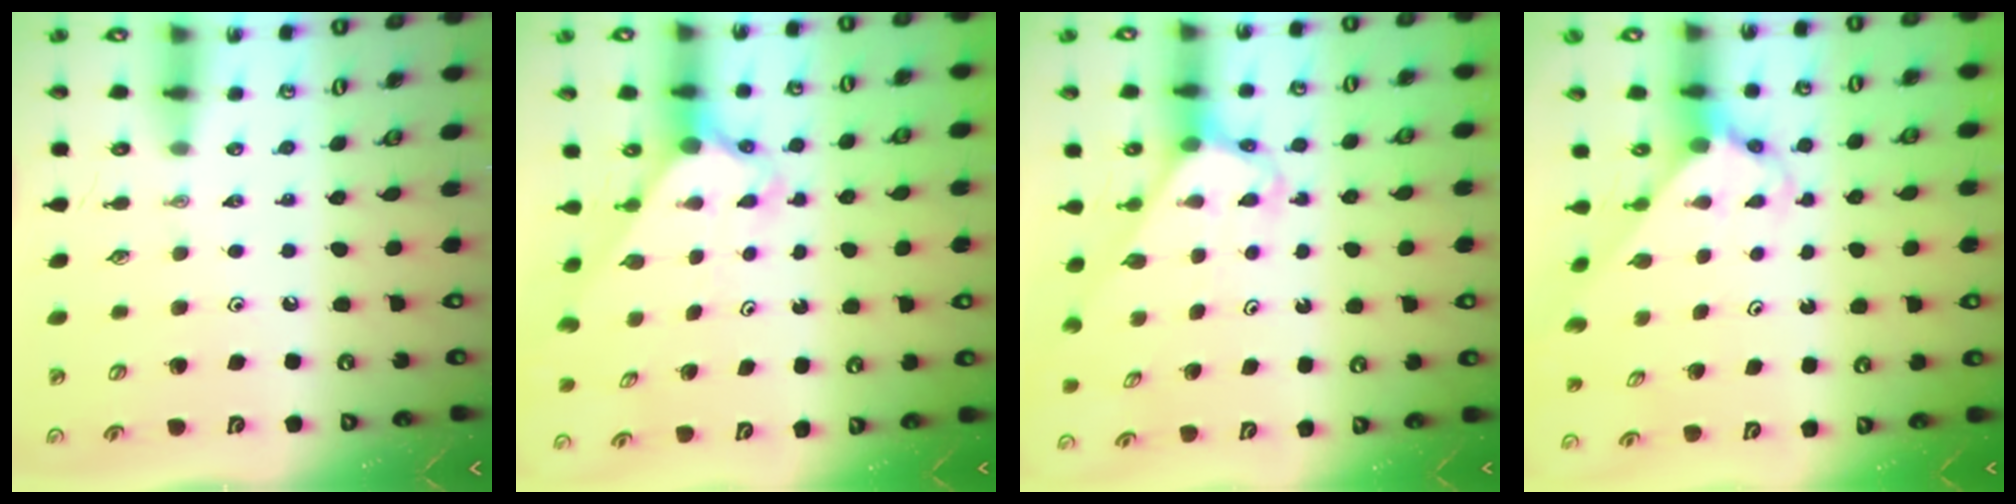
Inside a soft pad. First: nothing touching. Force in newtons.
{"total": 2.7, "press": 2.7, "slide": 0.2}
{"total": 3.4, "press": 3.4, "slide": 0.2}
{"total": 3.7, "press": 3.7, "slide": 0.1}